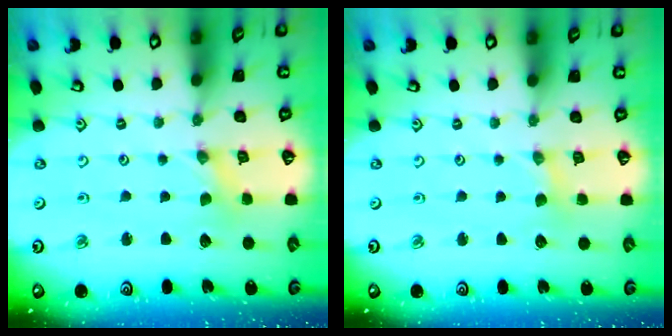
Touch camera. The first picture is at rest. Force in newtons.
{"total": 2.0, "press": 2.0, "slide": 0.3}